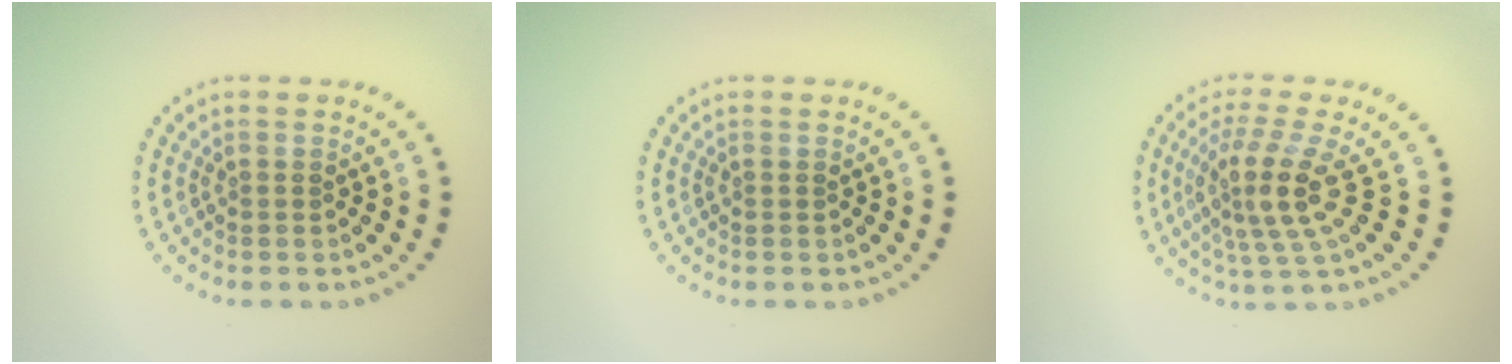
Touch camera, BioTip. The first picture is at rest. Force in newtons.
{"total": 0.0}
{"total": 4.4, "press": 3.3, "slide": 3.0}